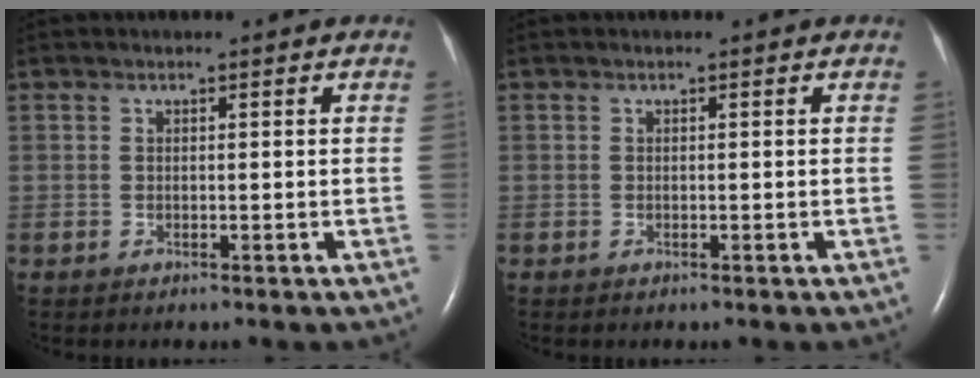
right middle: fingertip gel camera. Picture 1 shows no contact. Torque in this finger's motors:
{"motor_torque": [0.12, 0.02, -0.03, 0.01]}